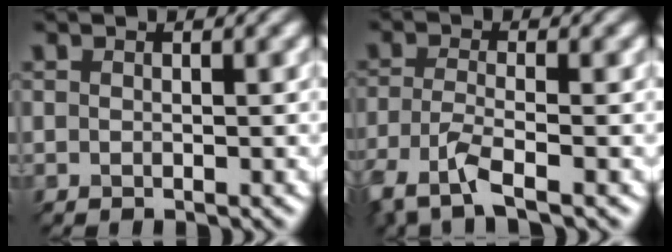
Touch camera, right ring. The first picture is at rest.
{"total": 4.7, "force": [-3.6, 0.9, 2.8], "torque": [-0.089, -0.006, -0.061]}